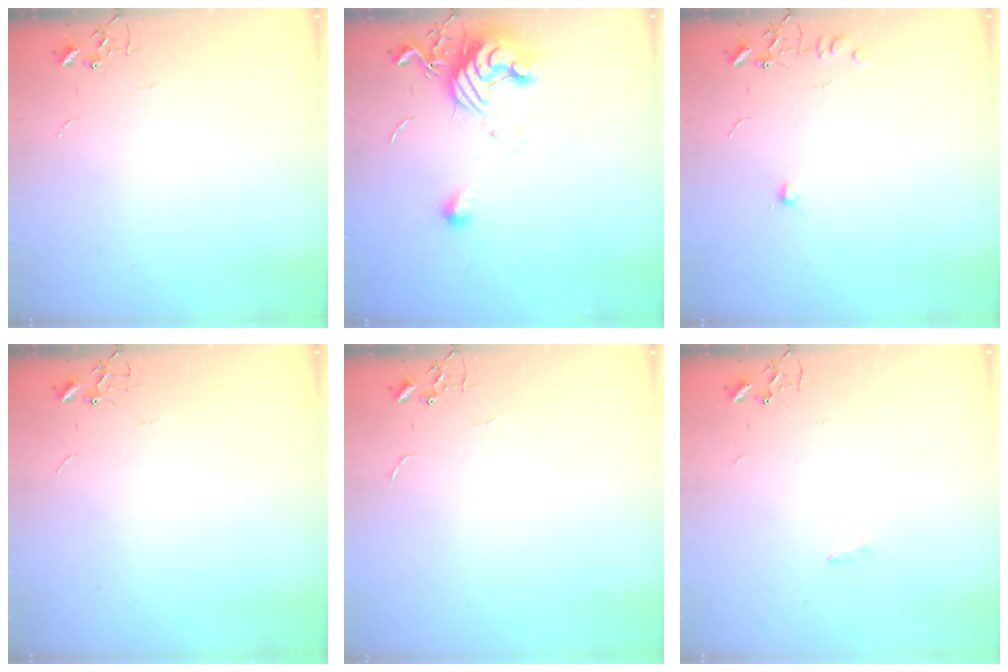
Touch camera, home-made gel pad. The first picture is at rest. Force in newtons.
{"total": 12.7, "press": 12.7, "slide": 0.5}
{"total": 6.5, "press": 6.5, "slide": 0.7}
{"total": 4.0, "press": 3.1, "slide": 2.5}
{"total": 0.0}
{"total": 1.3, "press": 1.3, "slide": 0.3}